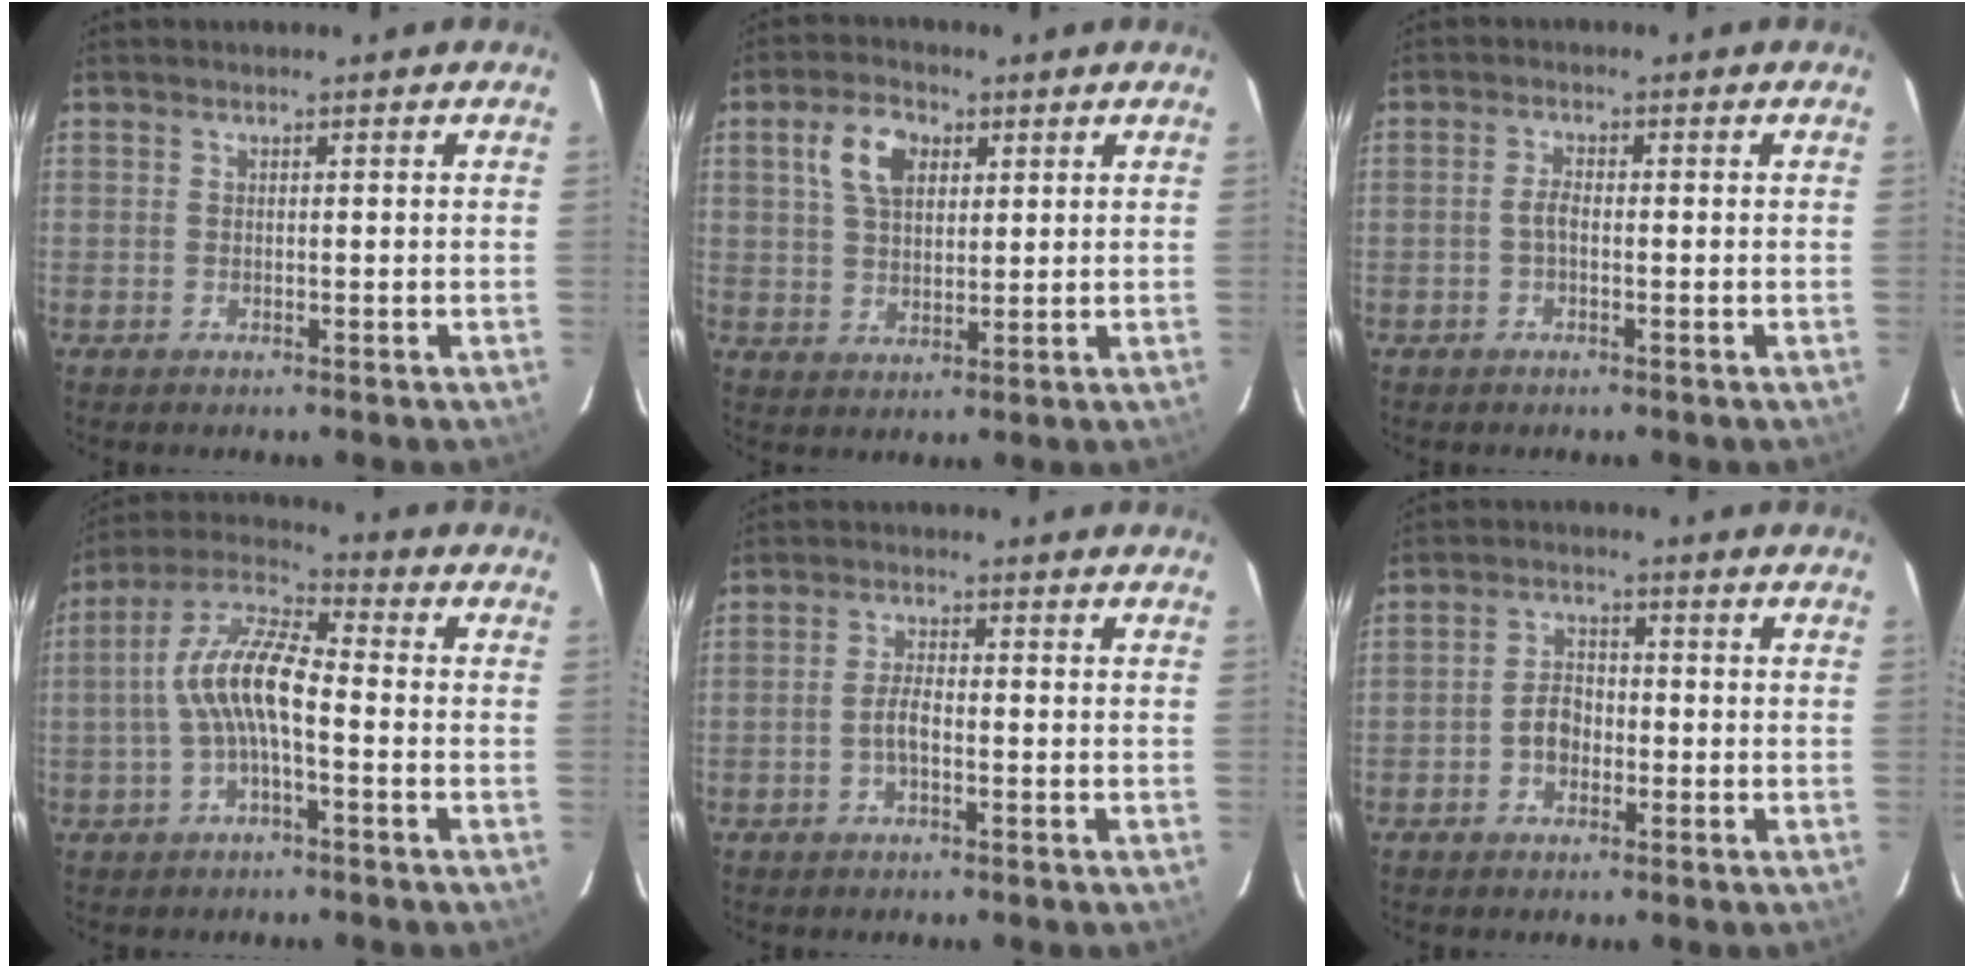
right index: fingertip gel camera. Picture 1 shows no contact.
{"total": 7.5, "force": [3.0, 4.4, 5.2], "torque": [-0.101, 0.022, 0.056]}
{"total": 1.9, "force": [-0.5, 0.8, 1.7], "torque": [-0.036, 0.006, -0.012]}
{"total": 10.3, "force": [-1.7, 2.9, 9.8], "torque": [-0.206, 0.018, -0.035]}
{"total": 2.9, "force": [-1.1, 0.9, 2.5], "torque": [-0.052, 0.005, -0.021]}
{"total": 3.9, "force": [-1.4, 2.8, 2.3], "torque": [-0.044, 0.011, -0.024]}